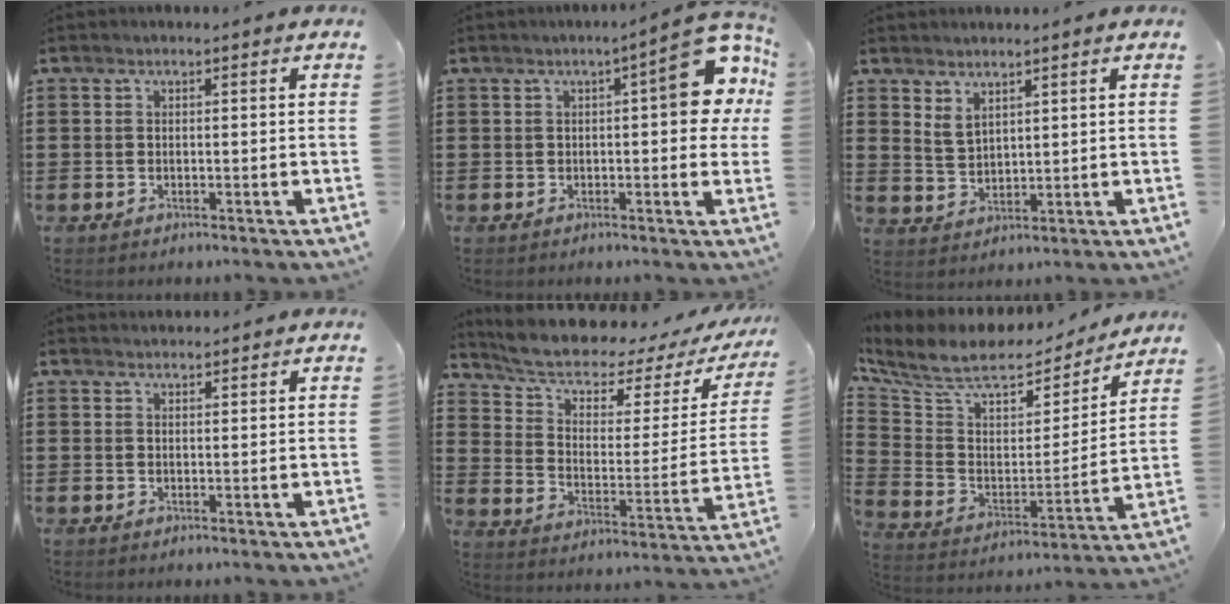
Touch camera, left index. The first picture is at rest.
{"total": 9.9, "force": [2.6, 2.7, 9.1], "torque": [-0.120, -0.009, 0.036]}
{"total": 2.8, "force": [2.5, 1.1, 0.9], "torque": [-0.023, -0.001, 0.047]}
{"total": 1.3, "force": [1.3, 0.2, 0.0], "torque": [-0.003, 0.001, 0.025]}
{"total": 7.0, "force": [5.9, 2.0, 3.1], "torque": [-0.091, -0.038, 0.102]}
{"total": 8.8, "force": [6.9, 3.4, 4.1], "torque": [-0.113, -0.041, 0.120]}